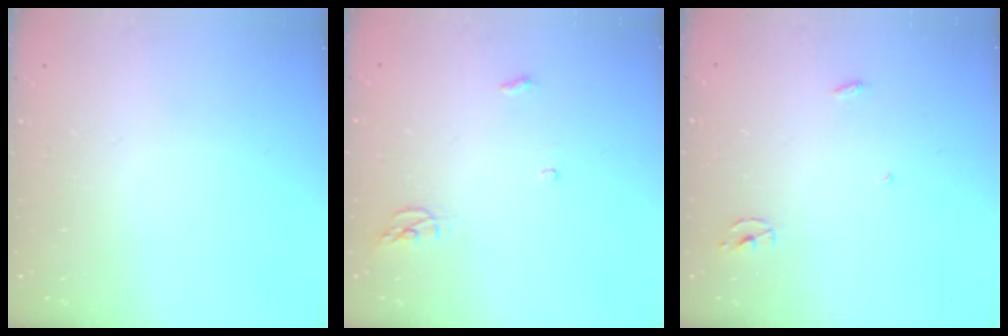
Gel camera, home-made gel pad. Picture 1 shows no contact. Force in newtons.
{"total": 3.5, "press": 3.5, "slide": 0.2}
{"total": 2.3, "press": 2.3, "slide": 0.2}